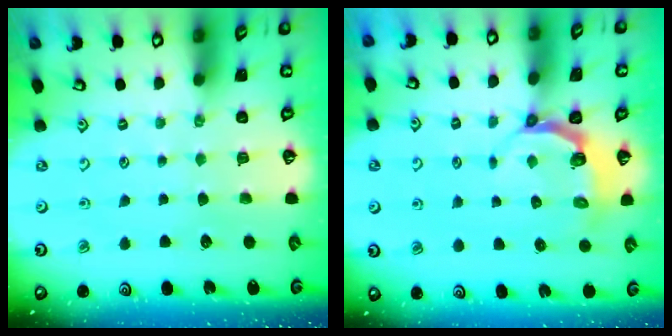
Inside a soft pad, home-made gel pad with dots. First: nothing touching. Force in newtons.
{"total": 5.4, "press": 4.7, "slide": 2.7}